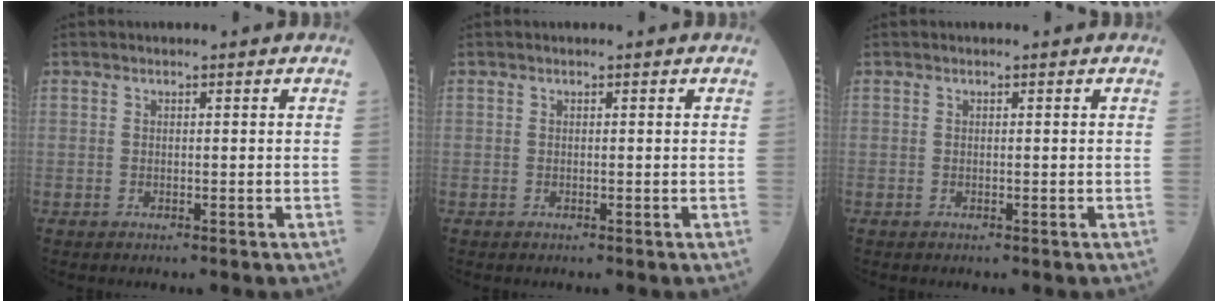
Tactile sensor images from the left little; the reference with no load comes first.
{"total": 0.0}
{"total": 0.0}